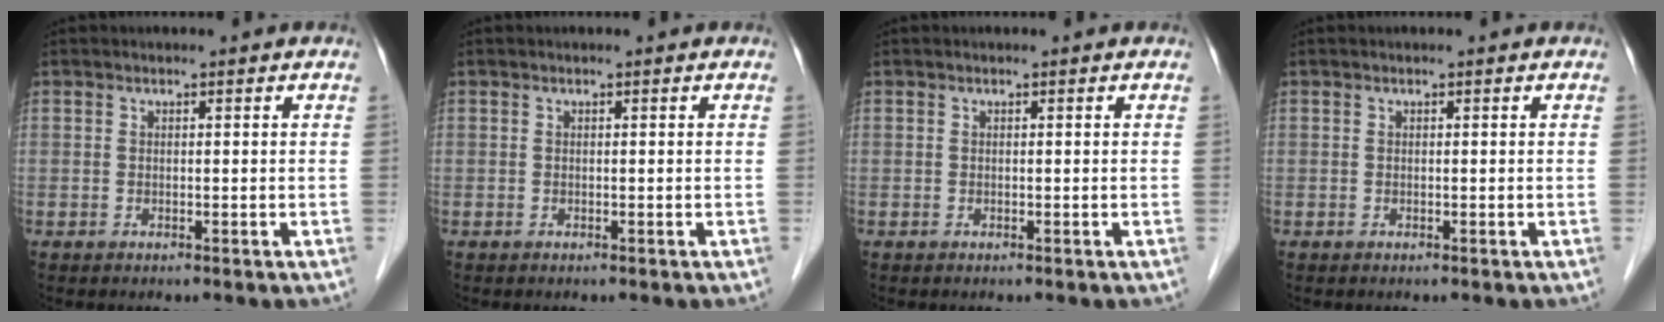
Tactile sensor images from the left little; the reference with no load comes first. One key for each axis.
{"total": 0.0}
{"total": 0.0}
{"total": 0.0}